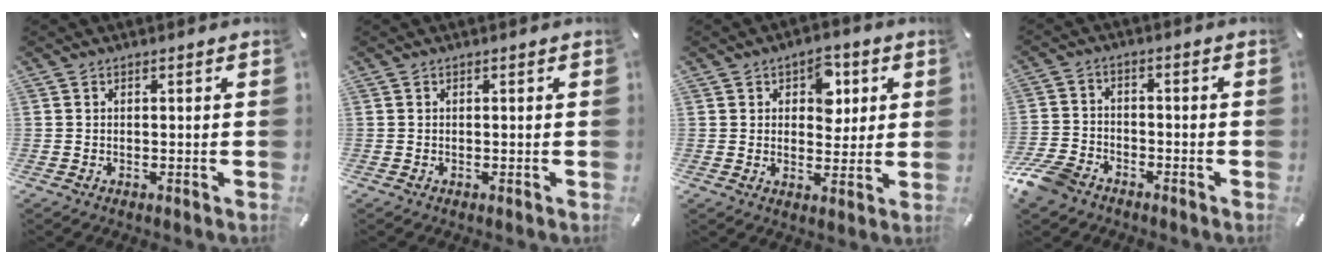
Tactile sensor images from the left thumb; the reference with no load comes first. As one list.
[{"total": 0.0}, {"total": 7.7, "force": [2.9, 5.5, 4.5], "torque": [-0.047, -0.005, 0.041]}, {"total": 7.9, "force": [-5.7, 4.4, 3.3], "torque": [-0.076, 0.026, -0.112]}]